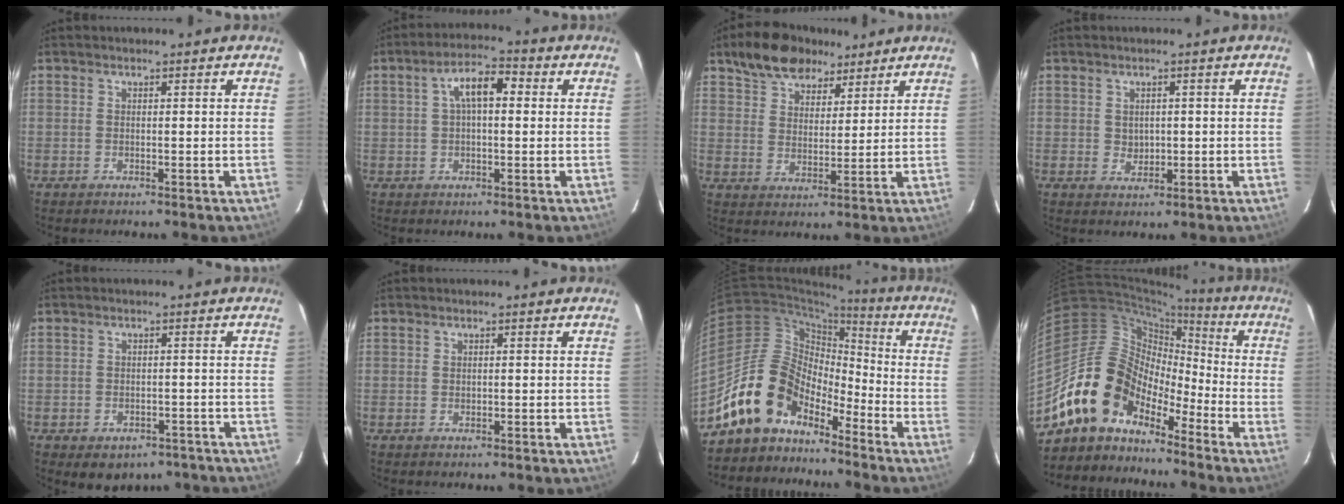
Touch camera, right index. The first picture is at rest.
{"total": 6.9, "force": [1.4, 2.9, 6.1], "torque": [-0.112, 0.022, 0.023]}
{"total": 12.0, "force": [8.4, 6.4, 5.6], "torque": [-0.110, 0.040, 0.147]}
{"total": 2.4, "force": [0.2, 2.1, 1.2], "torque": [-0.017, 0.002, 0.007]}
{"total": 8.7, "force": [-6.0, 5.3, 3.4], "torque": [-0.064, 0.005, -0.059]}
{"total": 0.8, "force": [-0.1, 0.6, 0.5], "torque": [-0.008, 0.001, 0.000]}
{"total": 12.8, "force": [-9.9, 7.1, 3.9], "torque": [-0.077, 0.034, -0.186]}
{"total": 13.5, "force": [-10.2, 7.7, 4.3], "torque": [-0.082, 0.035, -0.200]}